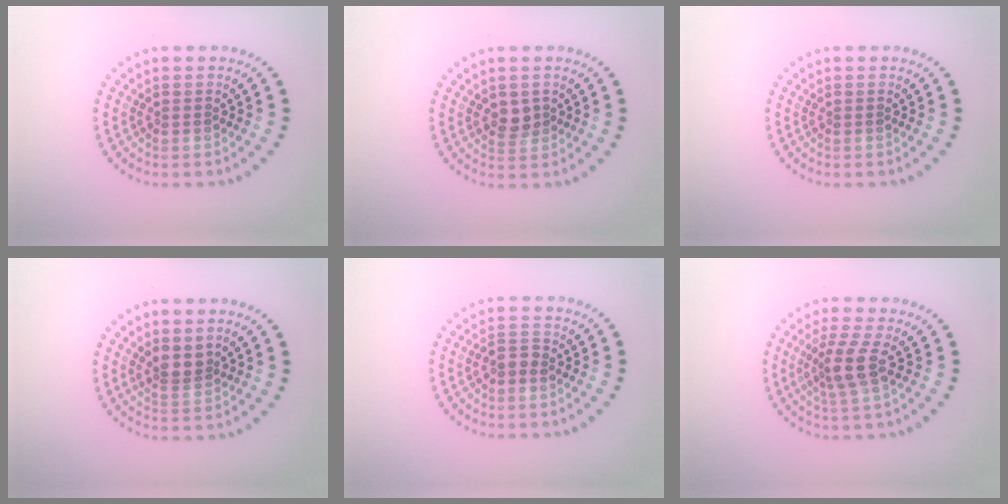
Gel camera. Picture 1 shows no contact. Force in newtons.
{"total": 1.5, "press": 1.4, "slide": 0.5}
{"total": 0.0}
{"total": 1.9, "press": 1.5, "slide": 1.2}
{"total": 1.2, "press": 1.1, "slide": 0.5}
{"total": 2.9, "press": 2.3, "slide": 1.8}